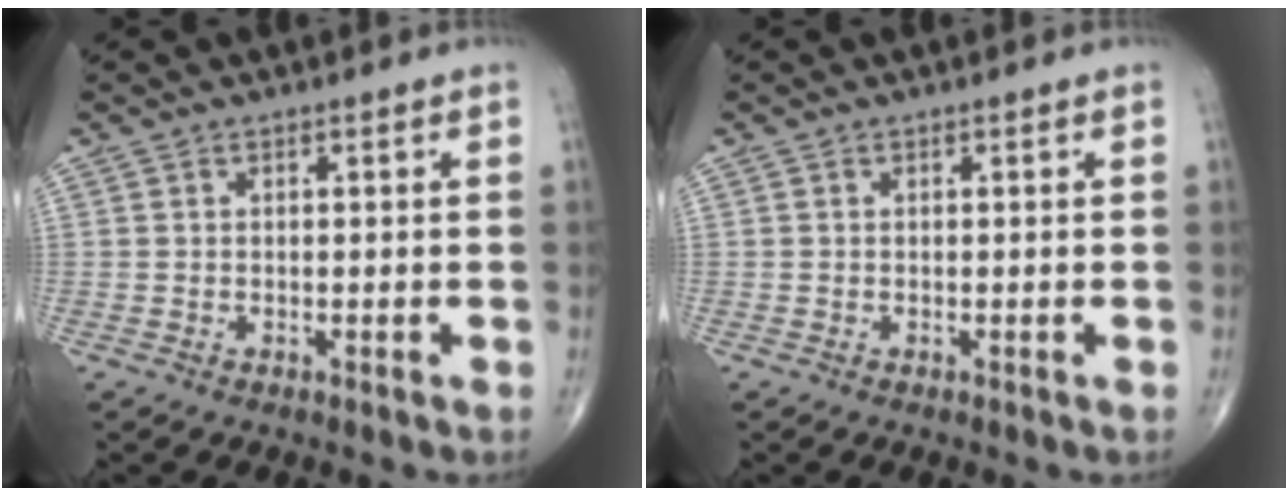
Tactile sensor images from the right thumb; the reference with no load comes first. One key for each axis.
{"total": 0.0}